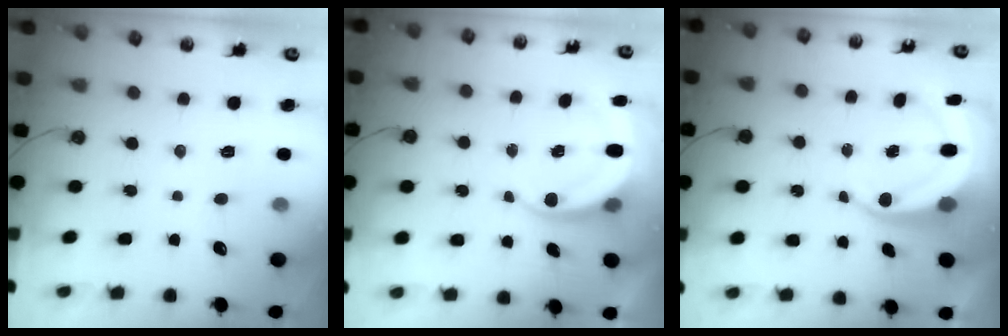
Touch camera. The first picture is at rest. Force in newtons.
{"total": 6.2, "press": 6.1, "slide": 0.6}
{"total": 8.8, "press": 8.6, "slide": 1.6}